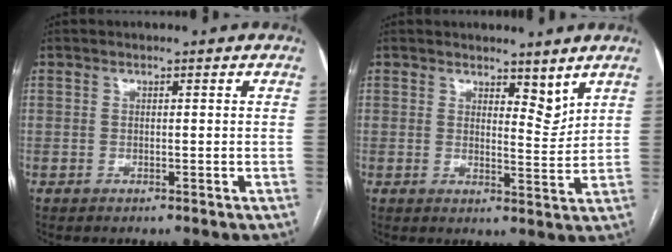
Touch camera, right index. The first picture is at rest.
{"total": 3.9, "force": [3.1, 1.4, 1.8], "torque": [-0.022, -0.013, 0.051]}